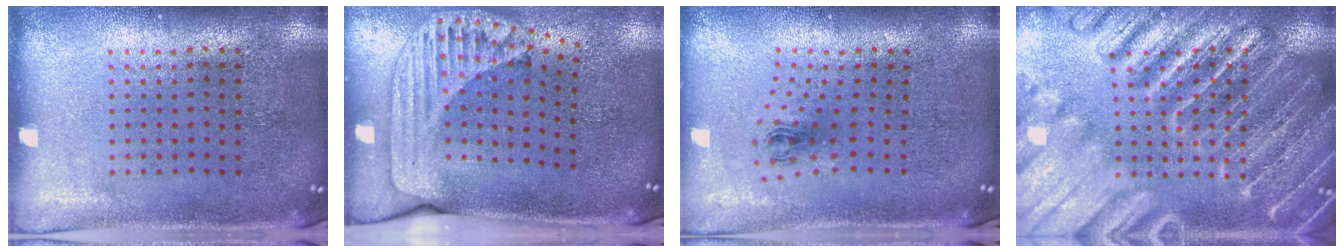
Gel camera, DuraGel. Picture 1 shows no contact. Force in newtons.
{"total": 2.4, "press": 1.7, "slide": 1.7}
{"total": 0.8, "press": 0.4, "slide": 0.8}
{"total": 6.2, "press": 6.2, "slide": 0.7}